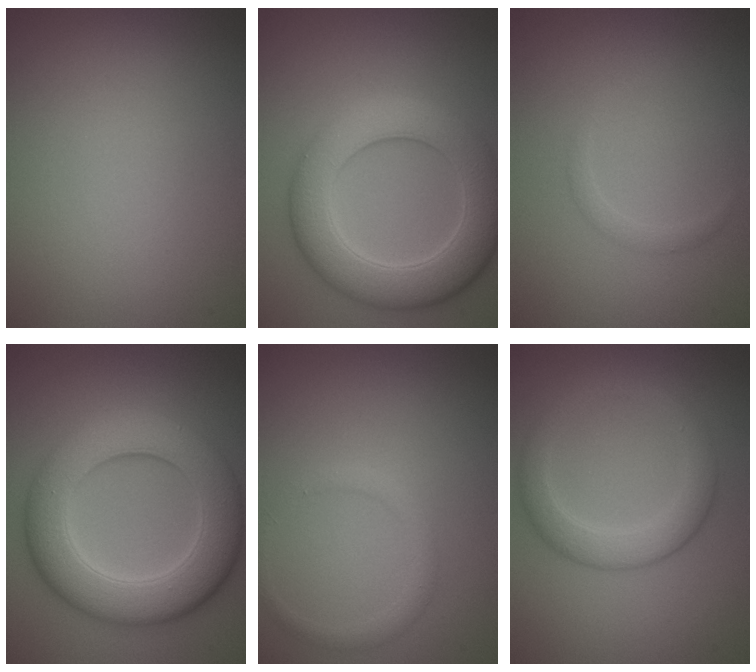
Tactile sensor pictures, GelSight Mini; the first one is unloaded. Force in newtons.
{"total": 7.8, "press": 7.8, "slide": 0.4}
{"total": 0.9, "press": 0.9, "slide": 0.1}
{"total": 9.3, "press": 9.3, "slide": 0.3}
{"total": 1.4, "press": 1.4, "slide": 0.2}
{"total": 3.3, "press": 3.3, "slide": 0.1}